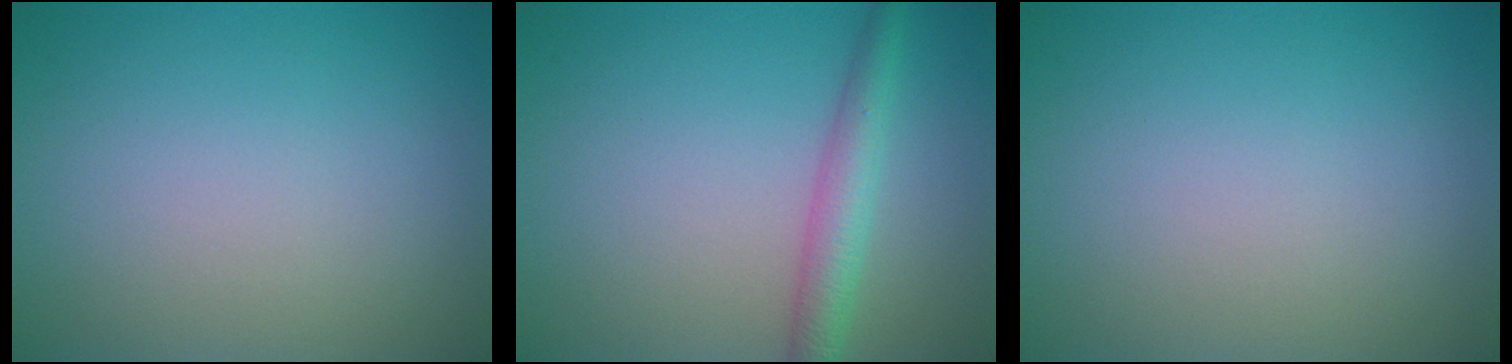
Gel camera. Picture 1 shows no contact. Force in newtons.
{"total": 3.2, "press": 3.2, "slide": 0.1}
{"total": 0.0}